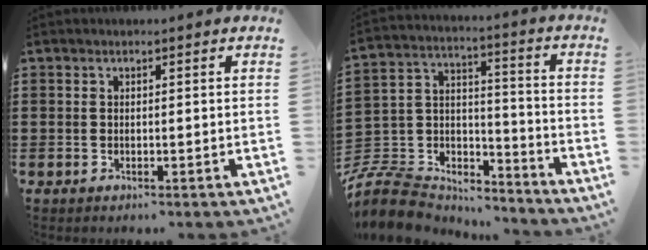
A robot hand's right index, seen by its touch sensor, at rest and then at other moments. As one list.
[{"total": 8.8, "force": [-7.8, 3.7, 1.9], "torque": [-0.069, 0.005, -0.156]}]